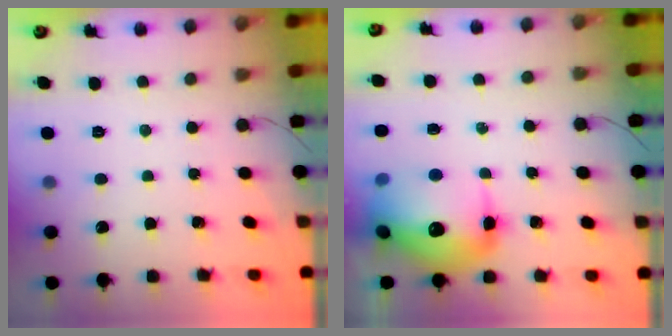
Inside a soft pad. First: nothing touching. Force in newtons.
{"total": 19.2, "press": 18.7, "slide": 4.1}